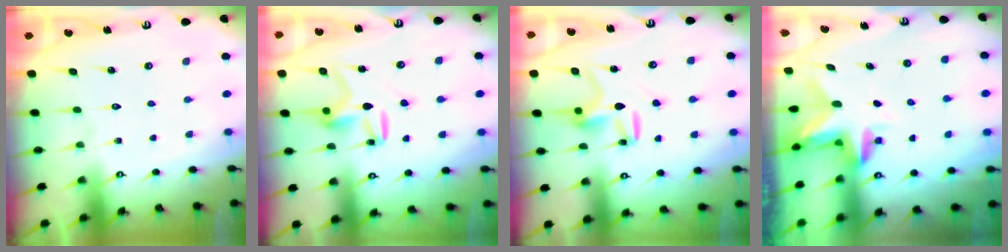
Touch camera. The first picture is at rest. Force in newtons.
{"total": 9.5, "press": 9.4, "slide": 0.9}
{"total": 9.5, "press": 9.4, "slide": 0.9}
{"total": 3.2, "press": 3.2, "slide": 0.4}